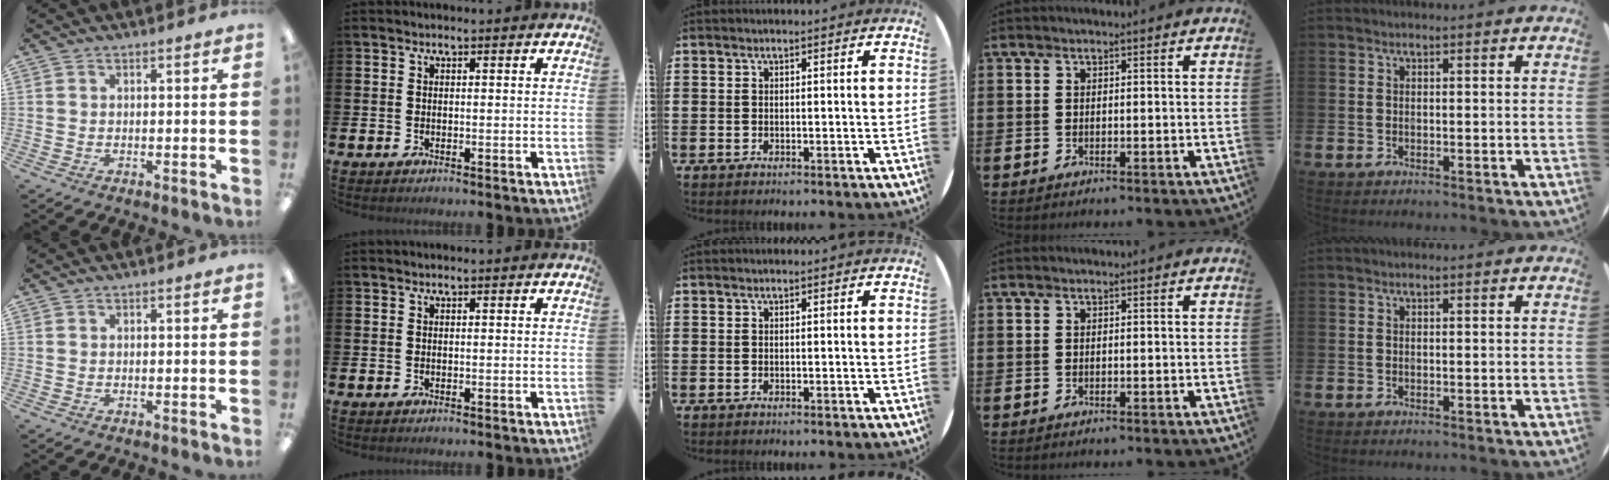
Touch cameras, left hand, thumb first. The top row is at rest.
{}